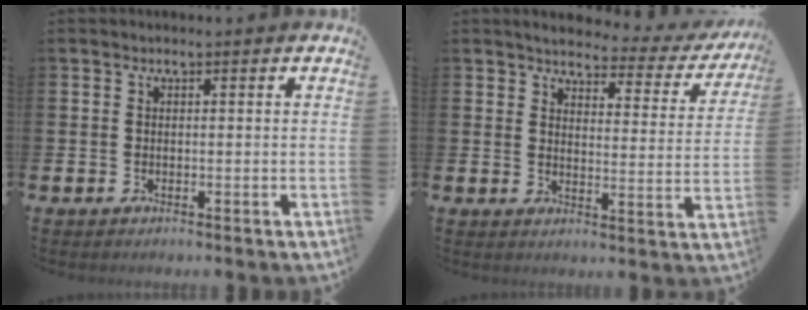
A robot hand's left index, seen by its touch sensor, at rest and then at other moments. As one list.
[{"total": 3.3, "force": [3.0, 0.9, 1.0], "torque": [-0.032, -0.028, 0.042]}]